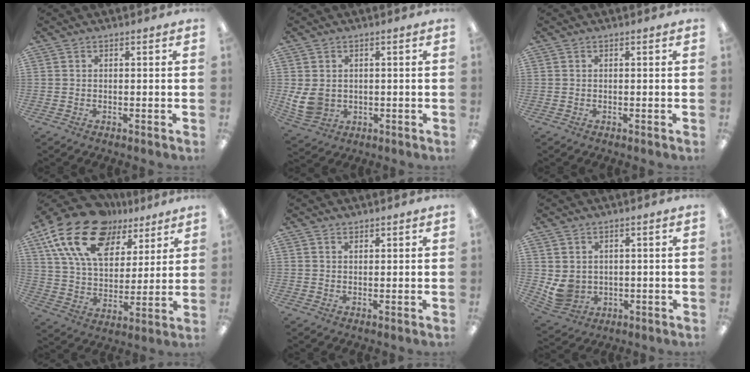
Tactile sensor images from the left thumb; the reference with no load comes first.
{"total": 6.6, "force": [1.2, 5.5, 3.5], "torque": [-0.079, 0.001, 0.026]}
{"total": 0.0}
{"total": 21.1, "force": [12.8, 11.9, 11.8], "torque": [-0.231, -0.054, 0.233]}
{"total": 1.3, "force": [1.2, 0.6, 0.2], "torque": [0.004, -0.004, 0.021]}
{"total": 6.0, "force": [1.6, 5.3, 2.4], "torque": [-0.066, -0.006, 0.034]}